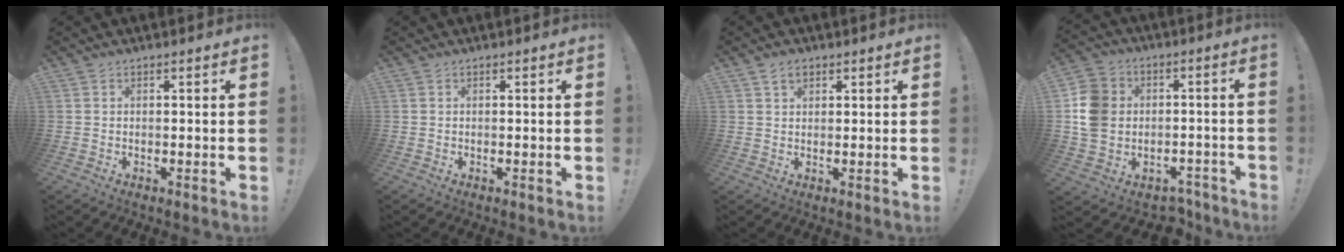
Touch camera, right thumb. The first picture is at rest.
{"total": 0.0}
{"total": 3.1, "force": [1.8, 1.8, 1.6], "torque": [-0.022, -0.002, 0.032]}
{"total": 13.5, "force": [-2.1, 11.6, 6.6], "torque": [-0.124, 0.030, -0.025]}